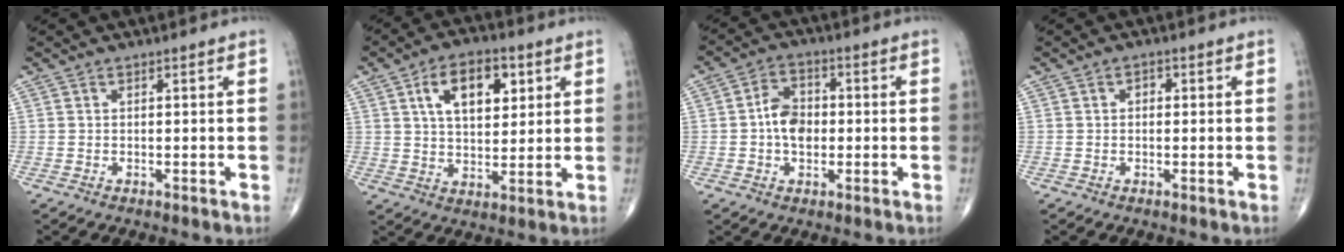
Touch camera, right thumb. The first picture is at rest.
{"total": 11.8, "force": [4.4, 6.6, 8.7], "torque": [-0.111, -0.008, 0.072]}
{"total": 6.8, "force": [-0.4, 4.9, 4.8], "torque": [-0.065, 0.017, -0.015]}
{"total": 1.4, "force": [0.2, 1.0, 0.9], "torque": [-0.005, 0.005, 0.000]}